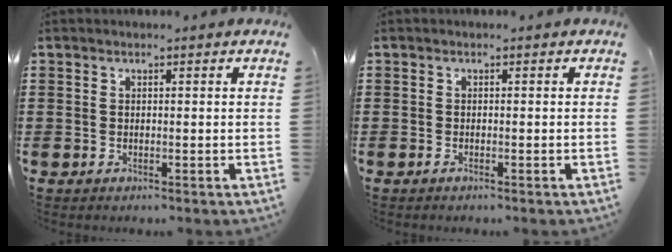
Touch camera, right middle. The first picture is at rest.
{"total": 0.0}